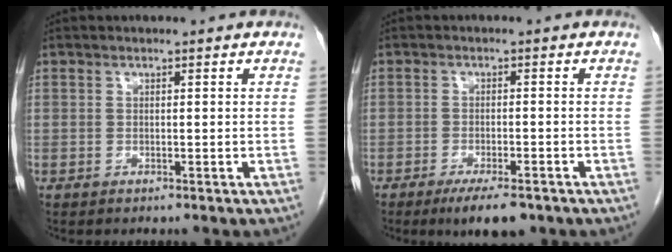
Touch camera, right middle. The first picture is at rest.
{"total": 6.0, "force": [-4.2, 1.5, 4.1], "torque": [-0.062, -0.009, -0.062]}